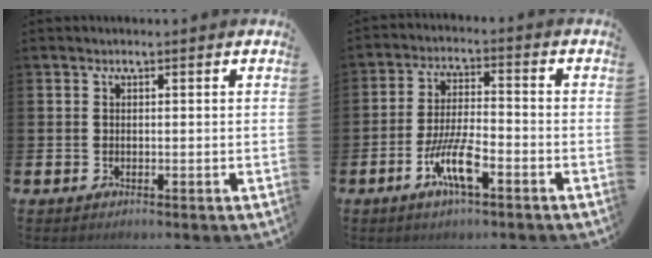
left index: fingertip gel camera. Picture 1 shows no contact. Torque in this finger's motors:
{"motor_torque": [1.44, 0.70, 0.25, 0.21]}